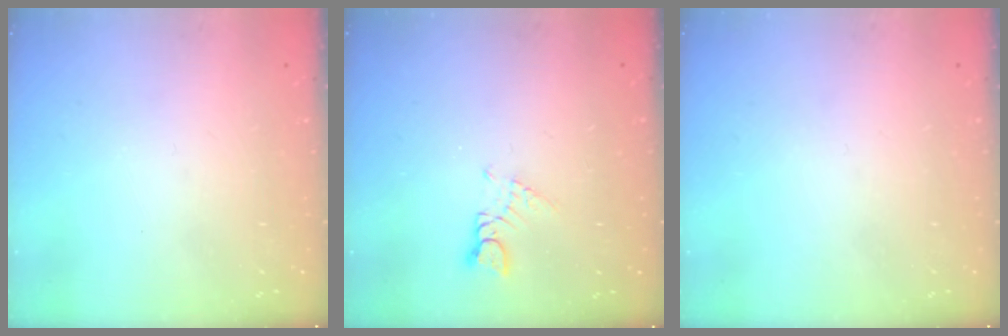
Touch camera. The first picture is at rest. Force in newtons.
{"total": 2.3, "press": 2.3, "slide": 0.3}
{"total": 0.0}